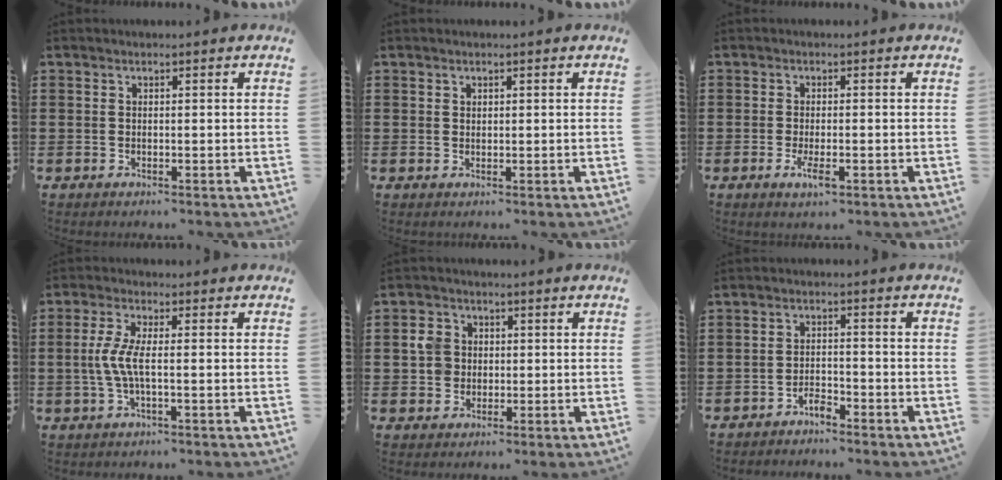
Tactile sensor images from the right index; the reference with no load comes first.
{"total": 0.7, "force": [0.5, 0.5, 0.1], "torque": [-0.004, 0.001, 0.011]}
{"total": 3.0, "force": [-1.2, 0.8, 2.6], "torque": [-0.058, -0.007, -0.025]}
{"total": 4.8, "force": [-0.5, 1.0, 4.6], "torque": [-0.114, -0.008, -0.021]}
{"total": 4.1, "force": [0.2, 3.7, 1.6], "torque": [-0.051, 0.010, 0.000]}
{"total": 2.4, "force": [-2.1, 0.5, 0.8], "torque": [-0.021, 0.003, -0.042]}